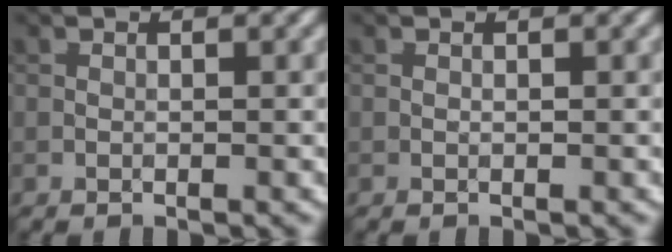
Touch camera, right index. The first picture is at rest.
{"total": 0.0}